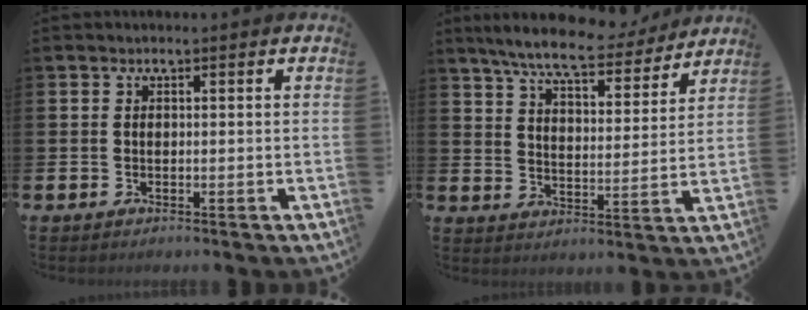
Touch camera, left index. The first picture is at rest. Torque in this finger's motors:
{"motor_torque": [0.66, -1.48, 0.92, 0.21]}